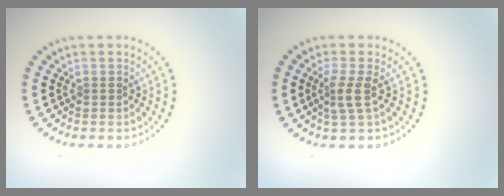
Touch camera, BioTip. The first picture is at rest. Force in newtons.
{"total": 2.2, "press": 1.6, "slide": 1.5}